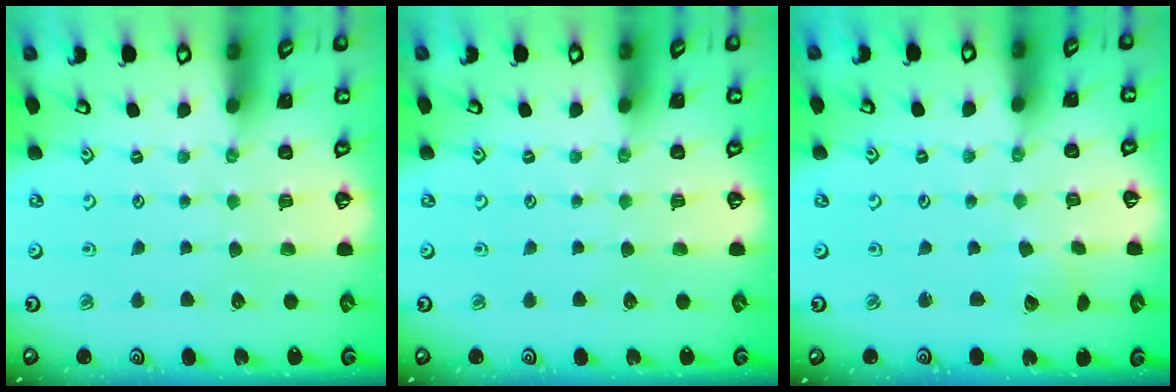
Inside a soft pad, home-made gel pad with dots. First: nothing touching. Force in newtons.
{"total": 0.0}
{"total": 2.4, "press": 2.4, "slide": 0.3}